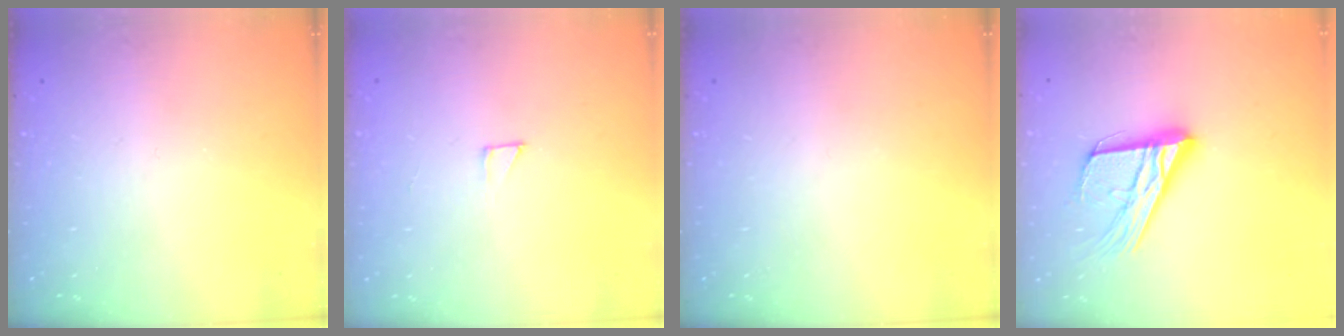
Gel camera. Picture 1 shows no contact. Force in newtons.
{"total": 1.9, "press": 1.9, "slide": 0.1}
{"total": 0.0}
{"total": 18.1, "press": 18.0, "slide": 1.6}